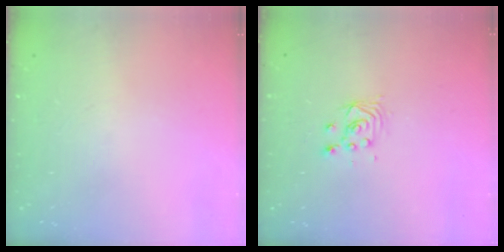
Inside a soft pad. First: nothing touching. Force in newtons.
{"total": 2.9, "press": 2.9, "slide": 0.1}